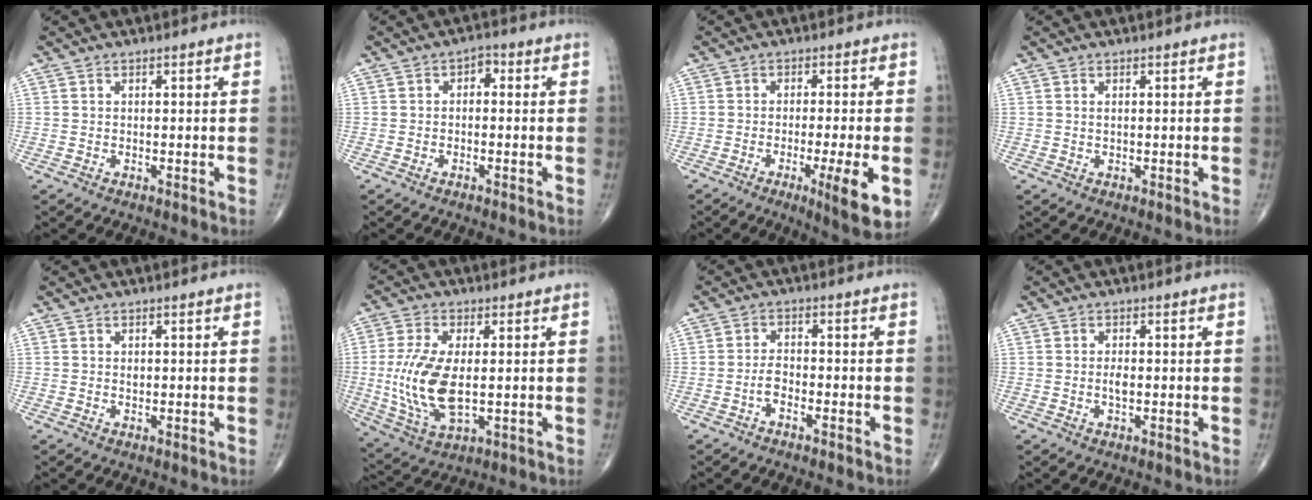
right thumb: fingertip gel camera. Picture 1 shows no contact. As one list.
[{"total": 2.1, "force": [-0.1, 1.4, 1.5], "torque": [-0.009, 0.014, -0.012]}, {"total": 8.8, "force": [-2.8, 0.9, 8.3], "torque": [-0.129, -0.013, -0.042]}, {"total": 0.5, "force": [0.1, 0.2, 0.5], "torque": [-0.011, 0.001, 0.003]}, {"total": 0.7, "force": [0.2, 0.4, 0.5], "torque": [-0.007, -0.001, 0.003]}, {"total": 13.5, "force": [-0.3, 6.5, 11.9], "torque": [-0.255, -0.013, 0.003]}, {"total": 2.8, "force": [-1.5, 1.0, 2.1], "torque": [-0.043, 0.017, -0.032]}, {"total": 1.7, "force": [-0.2, 0.7, 1.6], "torque": [-0.029, -0.001, -0.004]}]